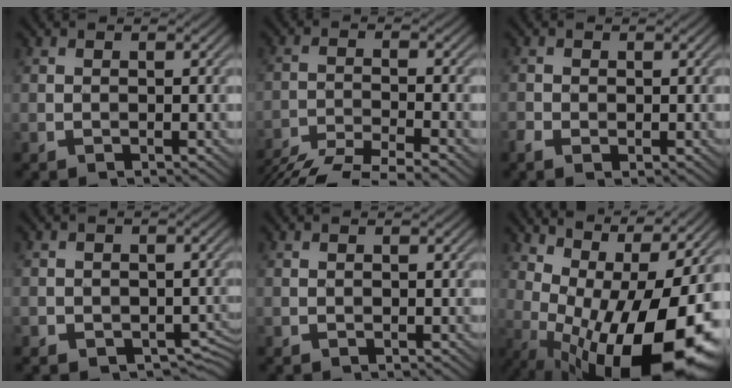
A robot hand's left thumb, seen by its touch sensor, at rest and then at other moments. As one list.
[{"total": 6.2, "force": [-5.3, 0.9, 3.1], "torque": [-0.061, -0.003, -0.099]}, {"total": 1.3, "force": [-0.5, 0.8, 0.9], "torque": [-0.022, -0.004, -0.009]}, {"total": 3.2, "force": [-1.5, 2.8, 0.5], "torque": [-0.001, 0.002, -0.020]}, {"total": 0.0}, {"total": 18.5, "force": [-2.1, 8.2, 16.5], "torque": [-0.210, 0.000, -0.016]}]